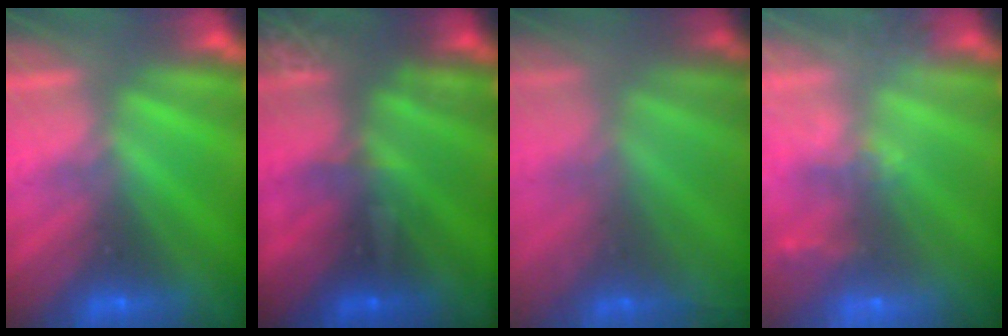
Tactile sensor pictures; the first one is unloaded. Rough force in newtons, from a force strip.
{"total": 3.0}
{"total": 5.7}
{"total": 9.5}